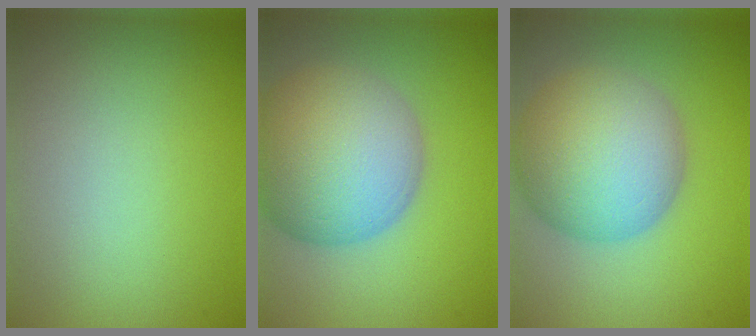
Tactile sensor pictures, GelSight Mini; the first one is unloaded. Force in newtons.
{"total": 11.3, "press": 11.3, "slide": 0.8}
{"total": 9.8, "press": 9.8, "slide": 0.5}